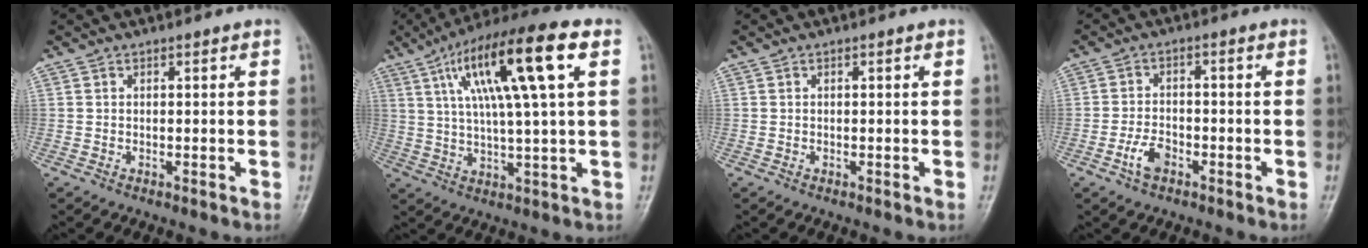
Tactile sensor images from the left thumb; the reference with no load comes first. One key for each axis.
{"total": 17.9, "fx": 6.3, "fy": 3.1, "fz": 16.5, "tx": -0.292, "ty": 0.012, "tz": 0.100}
{"total": 0.0}
{"total": 4.3, "fx": -2.3, "fy": 2.4, "fz": 2.7, "tx": -0.051, "ty": 0.018, "tz": -0.044}